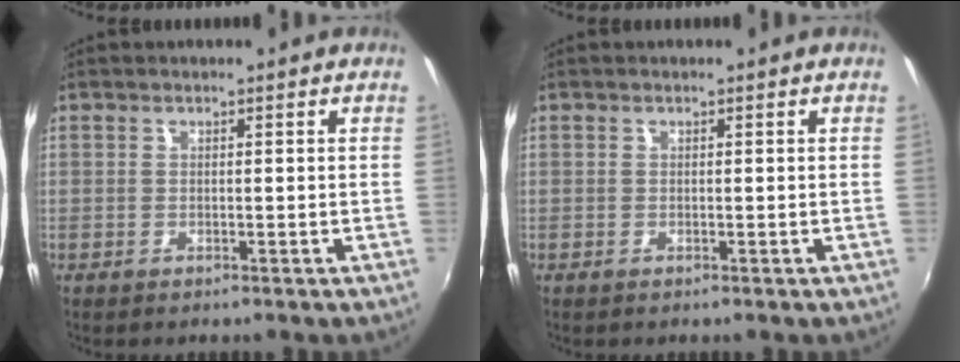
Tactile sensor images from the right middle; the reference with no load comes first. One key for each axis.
{"total": 0.0}